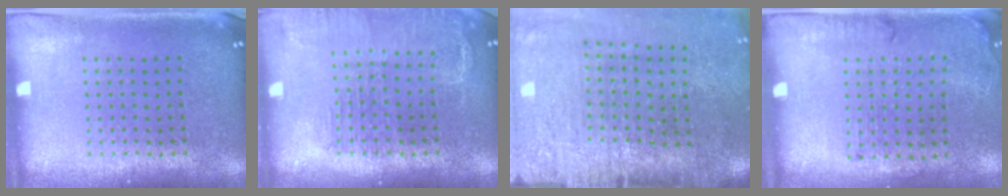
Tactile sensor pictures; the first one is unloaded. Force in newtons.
{"total": 1.6, "press": 1.6, "slide": 0.4}
{"total": 4.5, "press": 3.7, "slide": 2.5}
{"total": 1.7, "press": 1.2, "slide": 1.2}